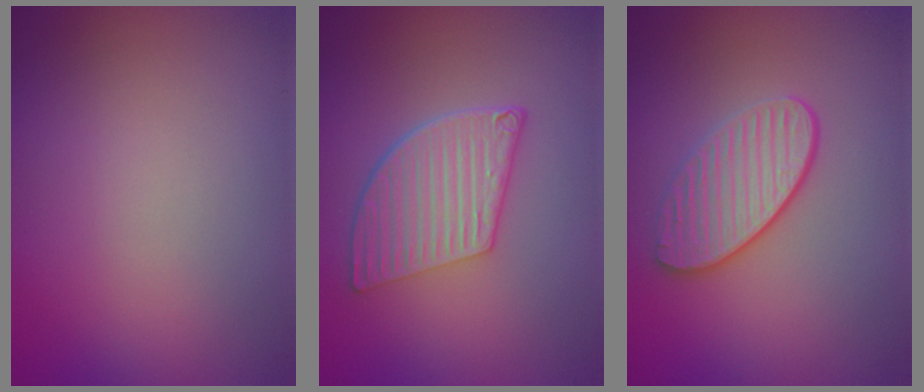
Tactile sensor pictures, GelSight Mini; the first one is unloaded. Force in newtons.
{"total": 5.5, "press": 4.1, "slide": 3.7}
{"total": 3.4, "press": 3.1, "slide": 1.4}